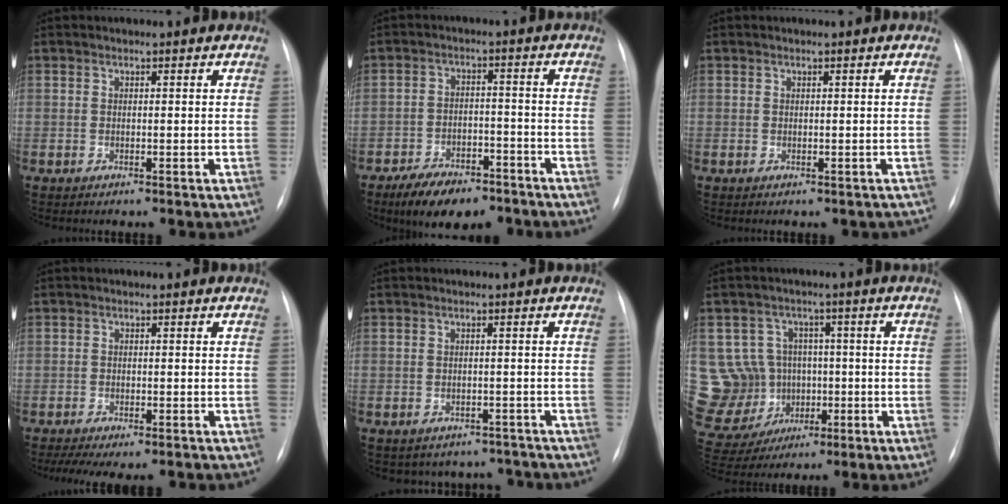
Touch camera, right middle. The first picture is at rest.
{"total": 9.9, "force": [-7.4, 4.2, 5.1], "torque": [-0.079, -0.002, -0.122]}
{"total": 1.0, "force": [-0.5, 0.8, 0.3], "torque": [-0.001, 0.005, -0.002]}
{"total": 8.6, "force": [-6.7, 3.1, 4.5], "torque": [-0.063, -0.001, -0.095]}
{"total": 6.8, "force": [-5.8, 3.6, 0.0], "torque": [0.016, 0.026, -0.061]}
{"total": 15.7, "force": [-1.1, 15.0, 4.8], "torque": [-0.143, 0.049, 0.010]}